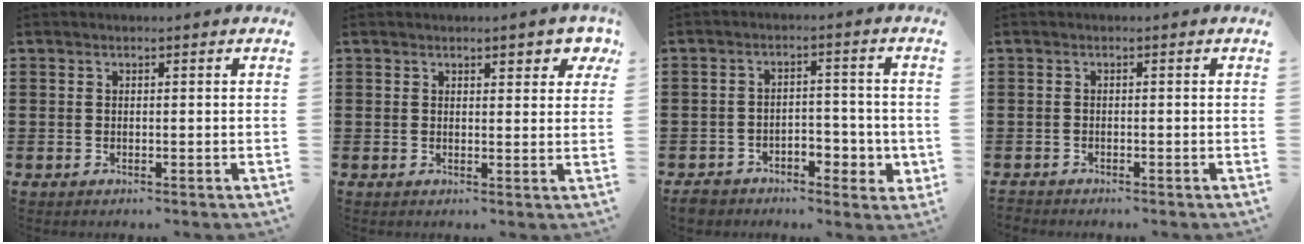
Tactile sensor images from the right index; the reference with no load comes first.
{"total": 2.6, "force": [1.9, 1.0, 1.4], "torque": [-0.016, 0.001, 0.031]}
{"total": 4.7, "force": [-2.5, 3.0, 2.5], "torque": [-0.044, 0.016, -0.047]}
{"total": 0.8, "force": [-0.7, 0.3, -0.2], "torque": [0.003, 0.006, -0.018]}